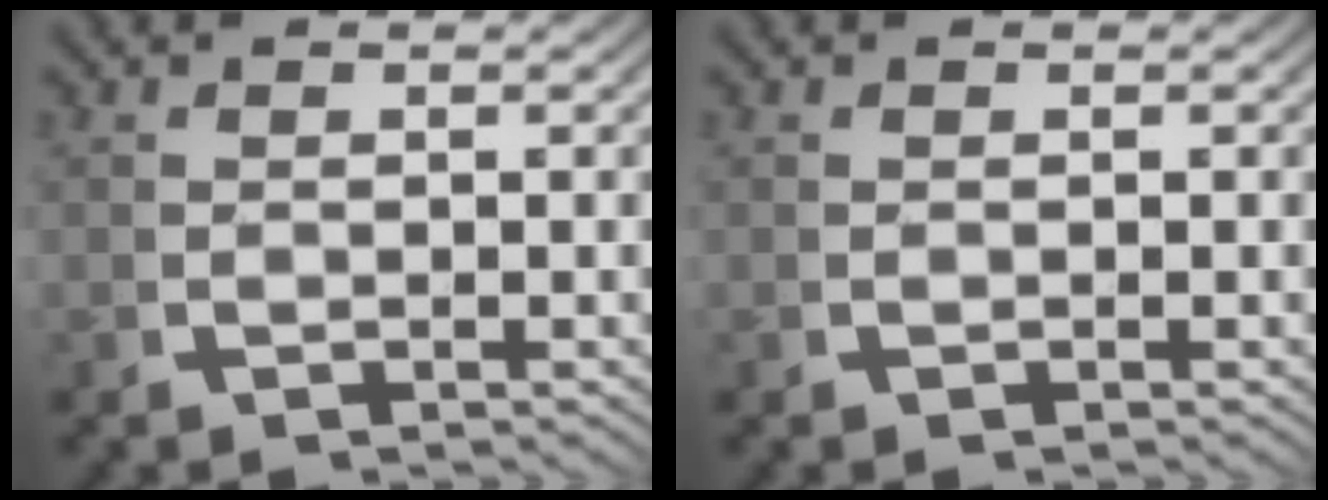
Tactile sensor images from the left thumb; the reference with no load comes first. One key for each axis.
{"total": 0.0}